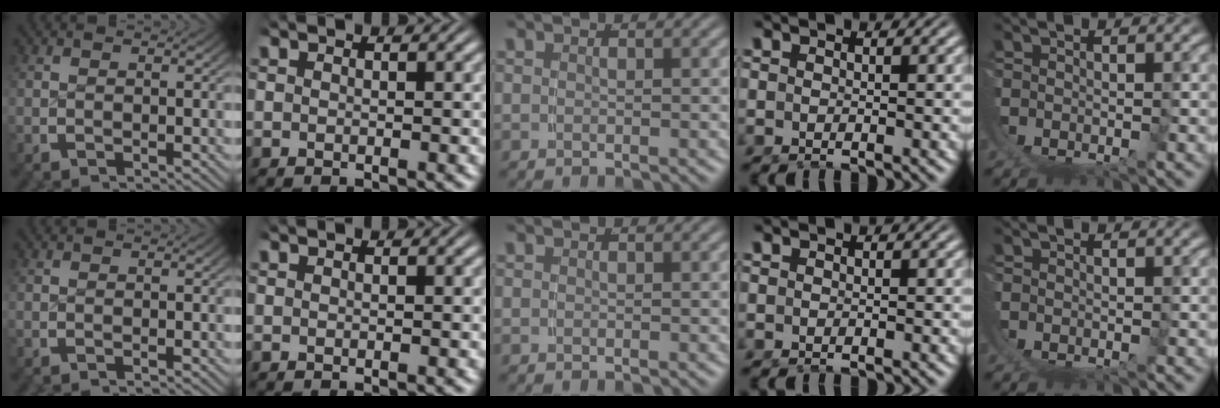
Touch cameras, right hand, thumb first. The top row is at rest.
{}